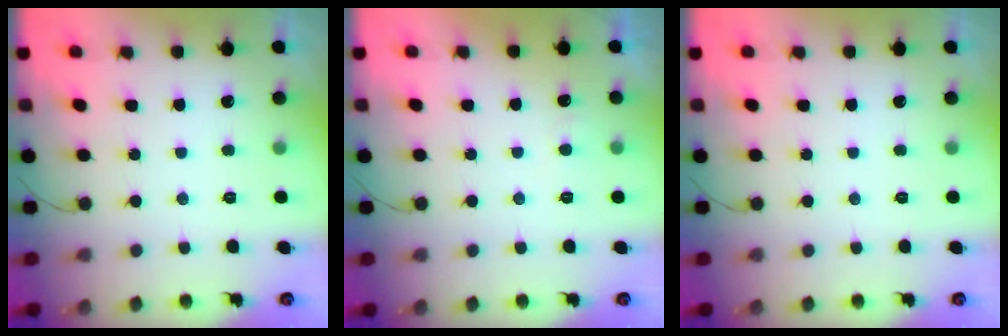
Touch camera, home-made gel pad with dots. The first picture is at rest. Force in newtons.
{"total": 4.3, "press": 4.3, "slide": 0.5}
{"total": 0.0}